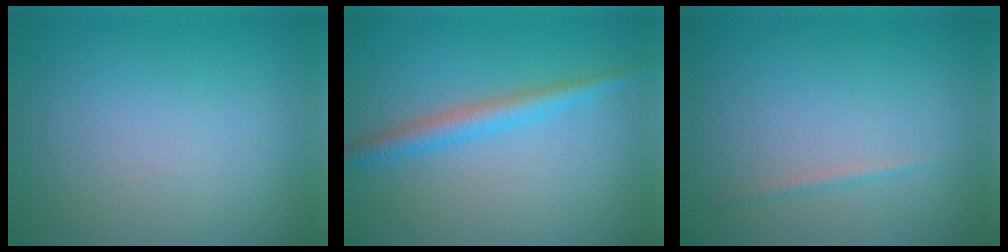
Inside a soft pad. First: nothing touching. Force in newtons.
{"total": 2.6, "press": 2.6, "slide": 0.1}
{"total": 0.6, "press": 0.6, "slide": 0.1}